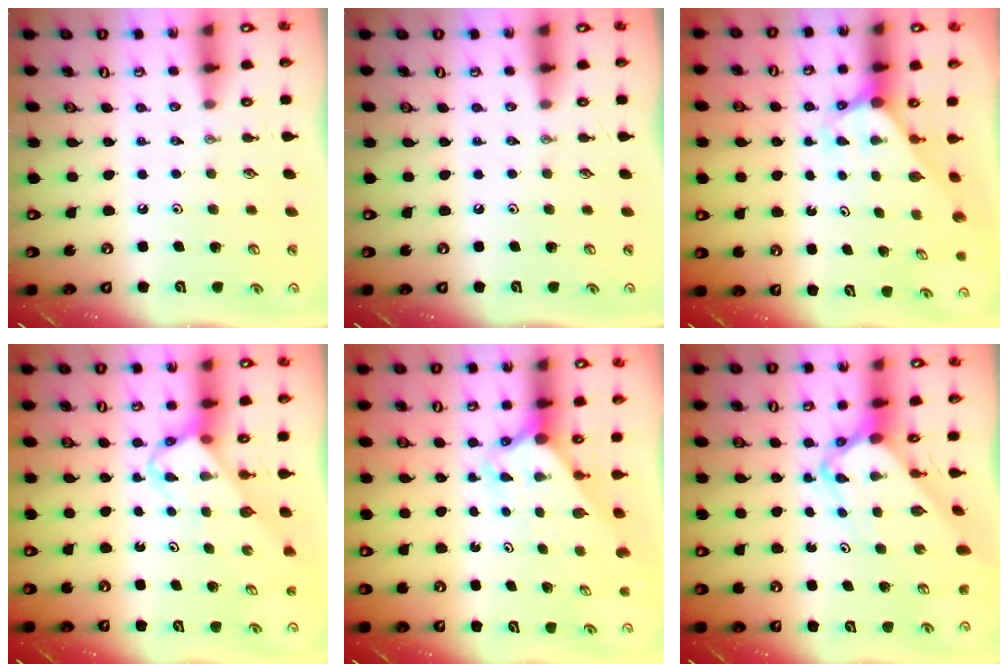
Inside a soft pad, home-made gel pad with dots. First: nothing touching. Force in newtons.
{"total": 0.0}
{"total": 2.8, "press": 2.8, "slide": 0.2}
{"total": 3.6, "press": 3.6, "slide": 0.1}
{"total": 2.7, "press": 2.7, "slide": 0.2}
{"total": 5.9, "press": 5.9, "slide": 0.5}